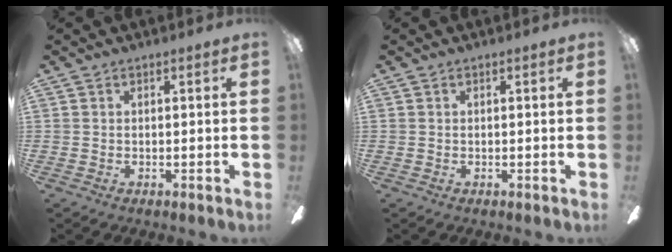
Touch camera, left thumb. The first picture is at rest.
{"total": 0.0}